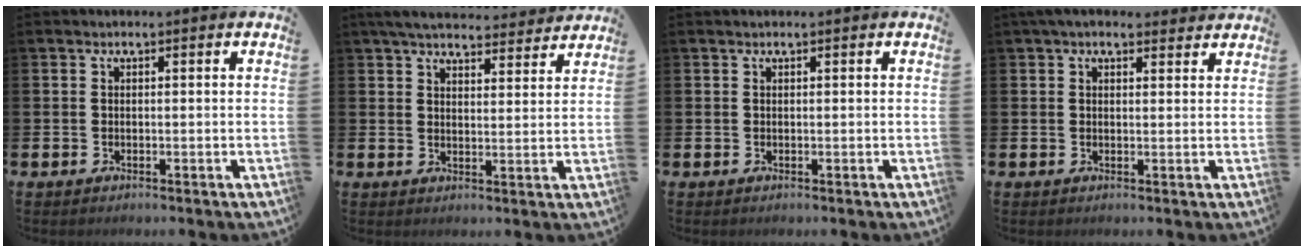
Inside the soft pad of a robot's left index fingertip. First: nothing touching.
{"total": 5.6, "force": [5.3, 1.2, 1.3], "torque": [-0.037, -0.028, 0.094]}
{"total": 0.0}
{"total": 3.2, "force": [2.8, 1.2, 1.1], "torque": [-0.014, -0.008, 0.048]}